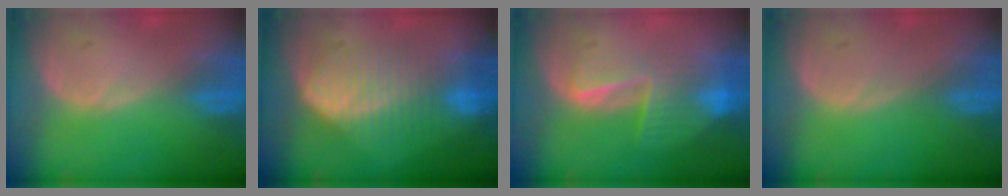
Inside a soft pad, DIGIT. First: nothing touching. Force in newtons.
{"total": 7.8, "press": 7.8, "slide": 0.1}
{"total": 7.7, "press": 6.8, "slide": 3.6}
{"total": 0.0}